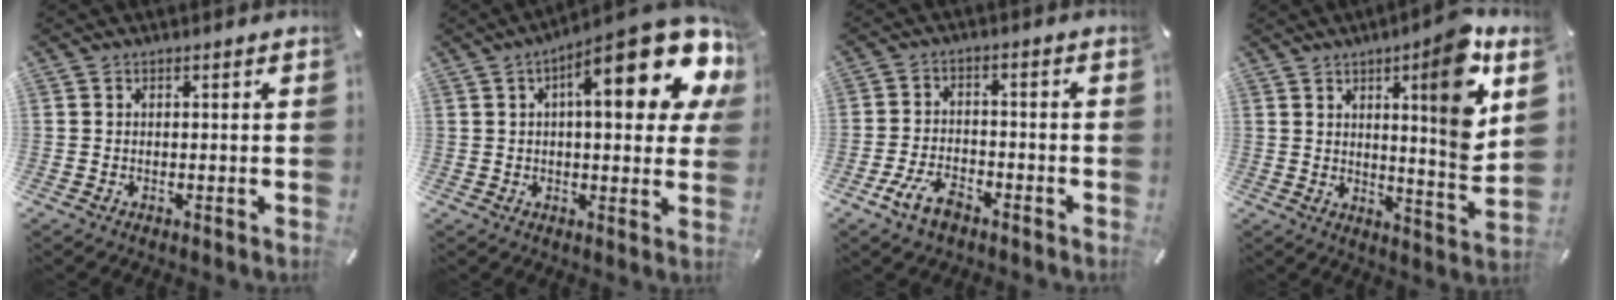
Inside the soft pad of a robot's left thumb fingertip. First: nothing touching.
{"total": 21.6, "force": [8.8, 7.1, 18.4], "torque": [-0.255, -0.046, 0.130]}
{"total": 7.5, "force": [-4.5, 4.0, 4.5], "torque": [-0.098, 0.018, -0.085]}
{"total": 15.1, "force": [6.5, 2.2, 13.5], "torque": [-0.186, -0.045, 0.092]}